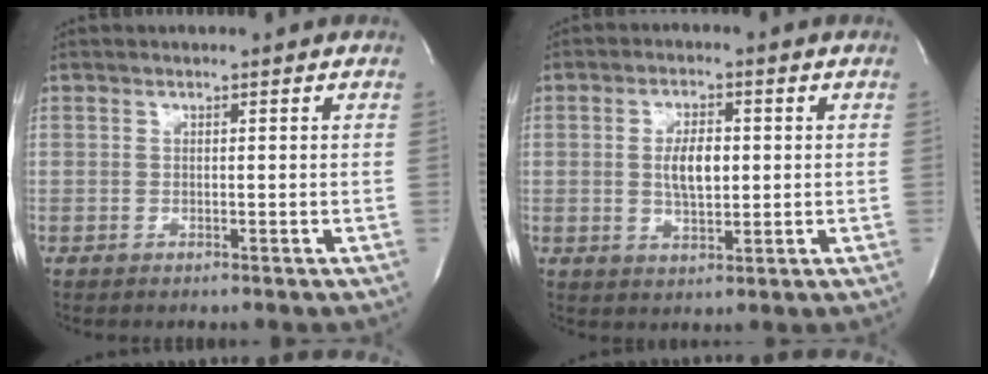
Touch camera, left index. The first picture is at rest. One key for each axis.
{"total": 5.5, "fx": 0.4, "fy": 2.3, "fz": 4.9, "tx": -0.095, "ty": 0.002, "tz": 0.009}